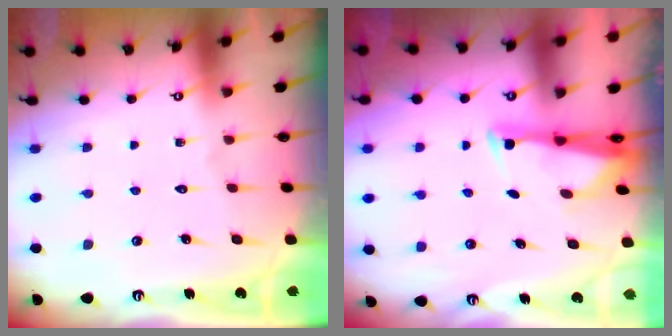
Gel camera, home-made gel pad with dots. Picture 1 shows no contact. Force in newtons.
{"total": 2.7, "press": 2.6, "slide": 0.8}